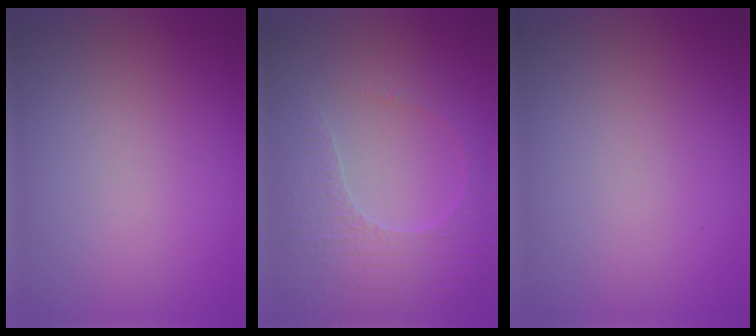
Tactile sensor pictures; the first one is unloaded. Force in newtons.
{"total": 3.8, "press": 3.2, "slide": 2.0}
{"total": 0.0}